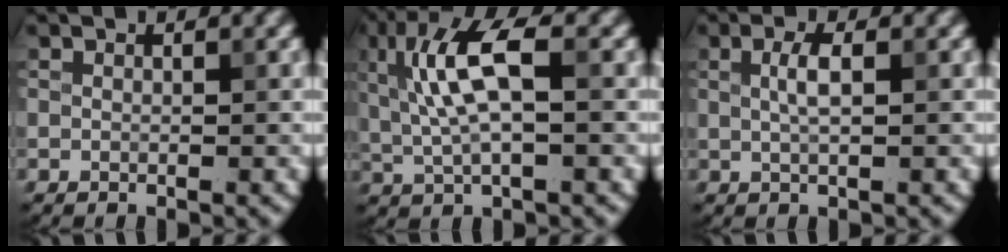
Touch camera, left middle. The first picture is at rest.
{"total": 7.1, "force": [1.4, 2.4, 6.6], "torque": [-0.140, 0.009, 0.022]}
{"total": 1.9, "force": [0.4, 0.5, 1.8], "torque": [-0.035, 0.005, 0.007]}